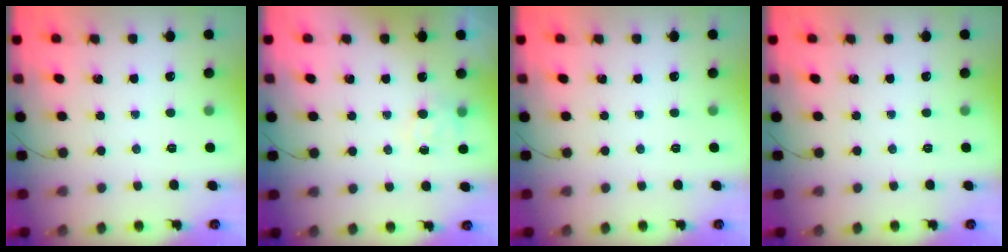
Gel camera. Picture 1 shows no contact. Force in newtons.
{"total": 5.9, "press": 5.8, "slide": 1.3}
{"total": 0.0}
{"total": 0.0}